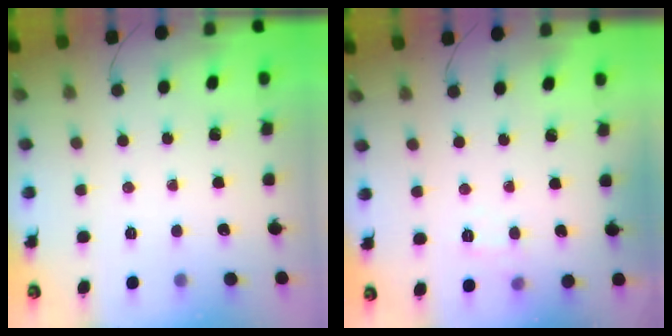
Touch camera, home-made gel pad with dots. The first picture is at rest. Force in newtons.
{"total": 6.5, "press": 6.4, "slide": 1.4}